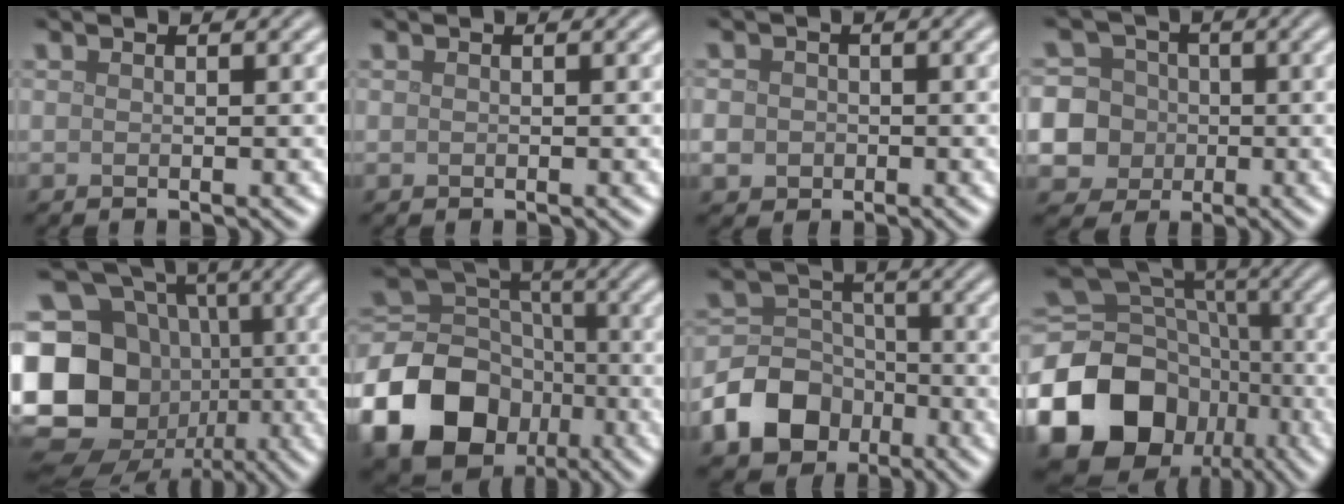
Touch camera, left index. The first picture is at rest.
{"total": 0.0}
{"total": 3.3, "force": [-0.7, 3.0, 1.1], "torque": [-0.014, -0.001, -0.023]}
{"total": 11.9, "force": [-2.0, 11.5, 2.5], "torque": [-0.082, -0.009, -0.049]}
{"total": 19.5, "force": [-2.6, 17.4, 8.4], "torque": [-0.206, 0.010, -0.085]}
{"total": 18.6, "force": [-8.2, 15.0, 7.2], "torque": [-0.175, -0.042, -0.164]}
{"total": 8.1, "force": [-3.9, 6.2, 3.3], "torque": [-0.053, -0.003, -0.096]}
{"total": 19.5, "force": [-7.4, 15.8, 8.6], "torque": [-0.187, -0.021, -0.143]}